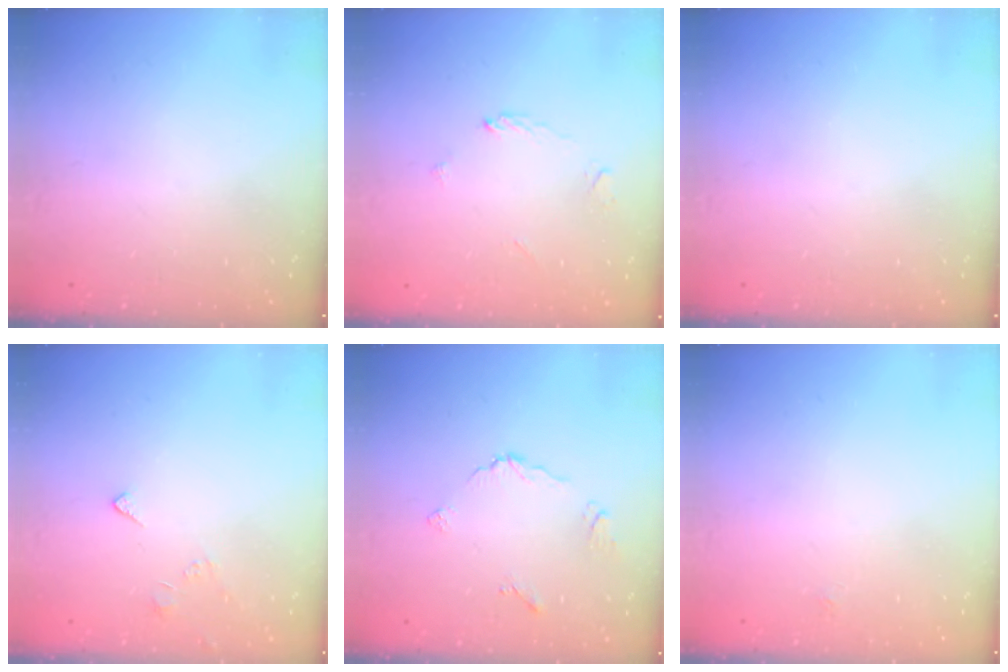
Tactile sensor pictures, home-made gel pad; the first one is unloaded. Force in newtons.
{"total": 2.2, "press": 2.2, "slide": 0.3}
{"total": 0.0}
{"total": 2.8, "press": 2.8, "slide": 0.5}
{"total": 4.8, "press": 4.7, "slide": 0.2}
{"total": 1.9, "press": 1.8, "slide": 0.4}